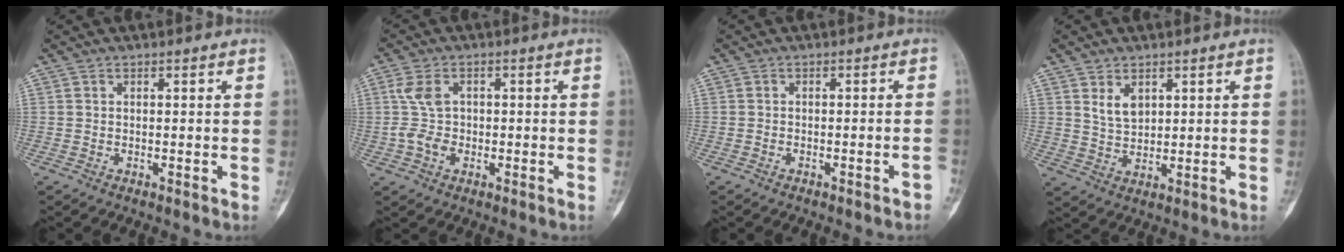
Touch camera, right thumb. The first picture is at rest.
{"total": 5.6, "force": [-0.2, 4.1, 3.7], "torque": [-0.068, 0.008, -0.006]}
{"total": 1.6, "force": [-1.2, 0.2, 1.1], "torque": [-0.015, 0.014, -0.016]}
{"total": 4.5, "force": [2.2, 2.8, 2.8], "torque": [-0.038, -0.016, 0.049]}